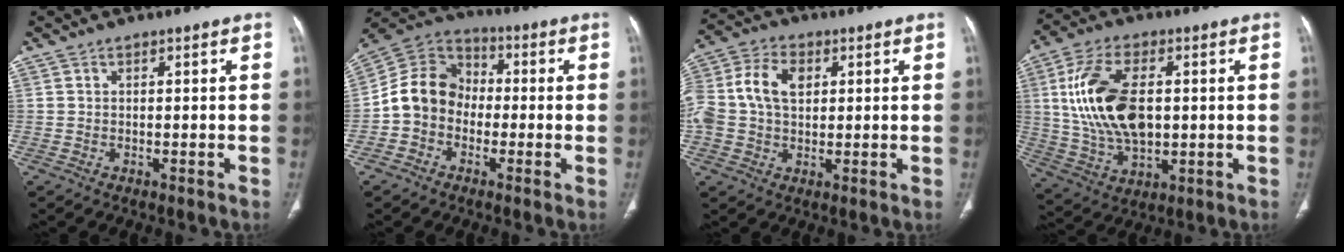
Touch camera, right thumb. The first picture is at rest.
{"total": 10.7, "force": [-2.0, 9.0, 5.4], "torque": [-0.087, 0.039, -0.051]}
{"total": 14.4, "force": [2.5, 10.4, 9.6], "torque": [-0.217, 0.020, 0.042]}
{"total": 17.2, "force": [1.9, 9.8, 14.0], "torque": [-0.262, -0.001, 0.043]}